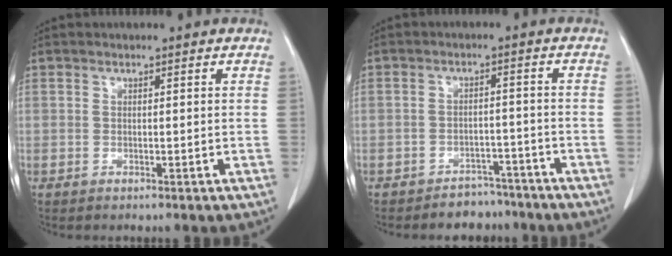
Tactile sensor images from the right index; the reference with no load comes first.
{"total": 4.7, "force": [-4.1, 2.3, 0.2], "torque": [0.002, 0.008, -0.060]}